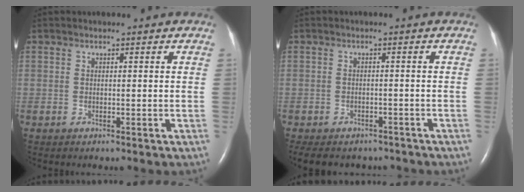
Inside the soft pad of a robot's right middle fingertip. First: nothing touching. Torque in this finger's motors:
{"motor_torque": [-0.12, -0.18, 0.19, 0.07]}